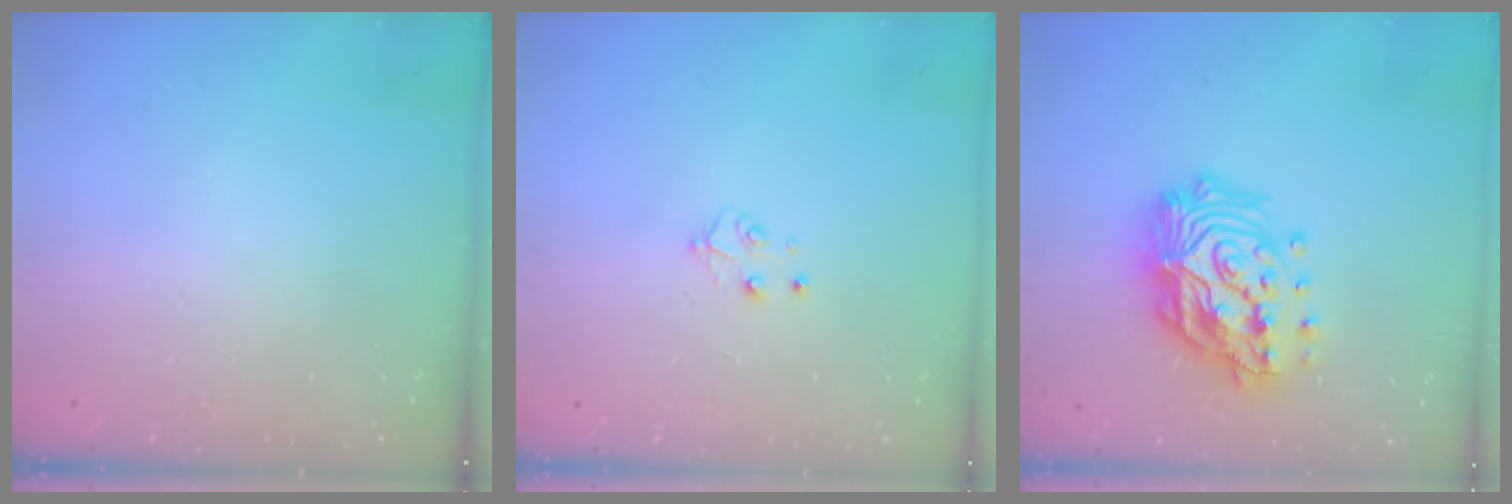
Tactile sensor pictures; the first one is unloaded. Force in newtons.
{"total": 3.4, "press": 3.4, "slide": 0.4}
{"total": 21.5, "press": 21.3, "slide": 2.7}